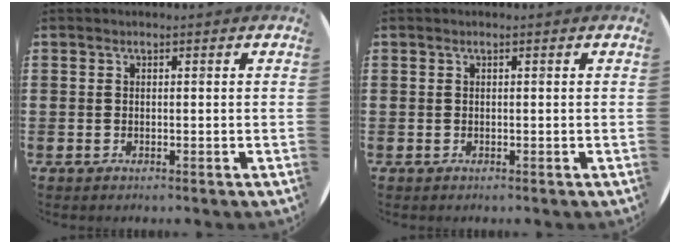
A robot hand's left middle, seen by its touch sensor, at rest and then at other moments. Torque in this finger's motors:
{"motor_torque": [0.44, -0.24, 0.05, -0.01]}